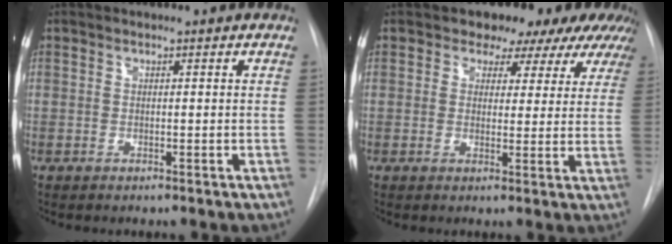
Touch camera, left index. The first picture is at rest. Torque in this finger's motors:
{"motor_torque": [1.15, -0.98, 0.31, 0.11]}